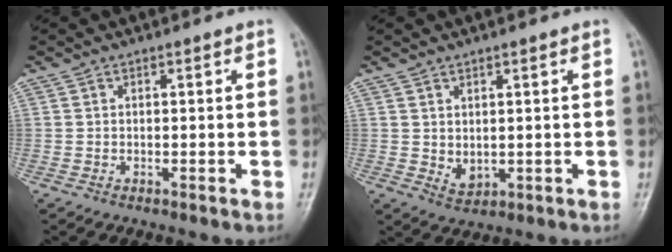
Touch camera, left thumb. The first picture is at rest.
{"total": 3.2, "force": [0.7, 2.1, 2.3], "torque": [-0.033, -0.013, 0.022]}